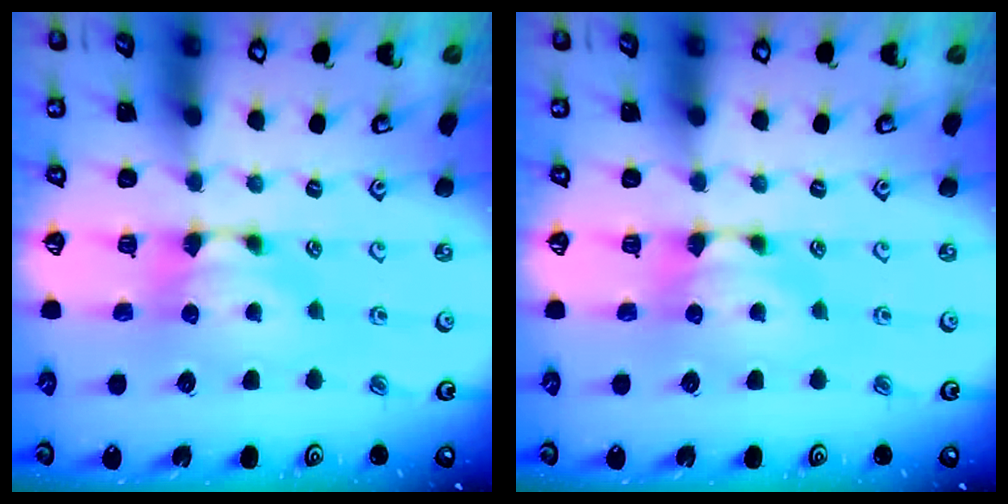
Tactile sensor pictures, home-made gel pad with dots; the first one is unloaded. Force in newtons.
{"total": 0.0}